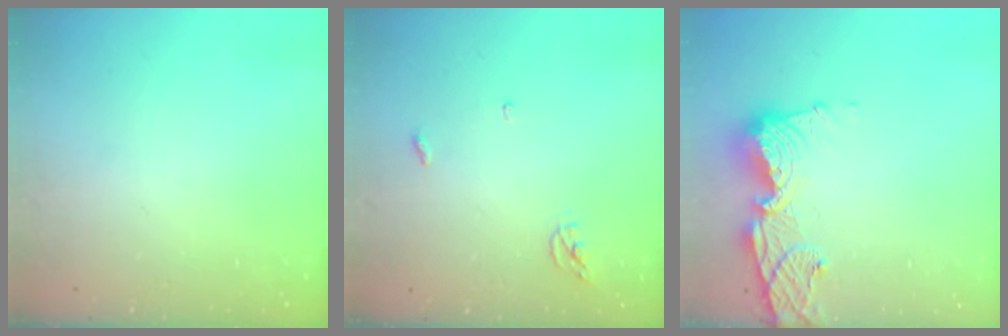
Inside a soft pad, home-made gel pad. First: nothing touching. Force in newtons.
{"total": 3.6, "press": 3.6, "slide": 0.3}
{"total": 13.3, "press": 13.2, "slide": 1.6}